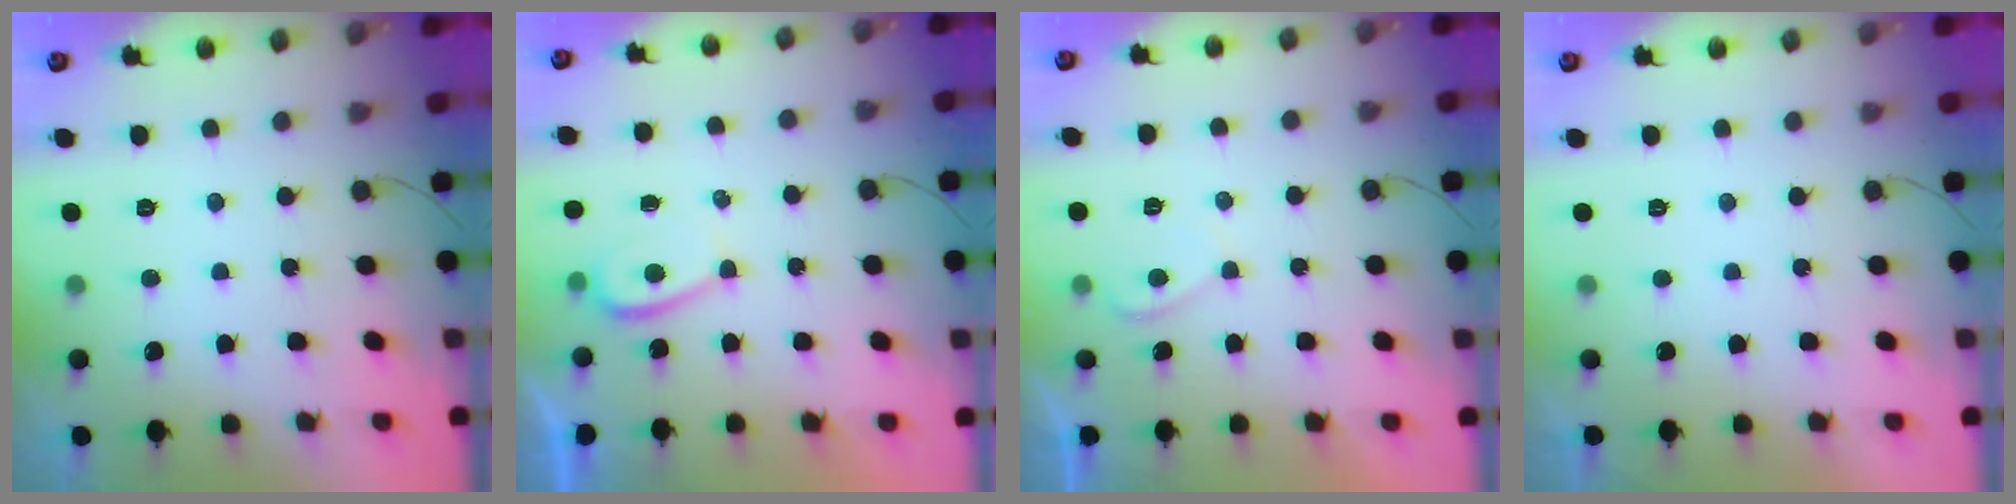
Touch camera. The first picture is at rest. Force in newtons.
{"total": 2.2, "press": 2.2, "slide": 0.5}
{"total": 1.0, "press": 0.7, "slide": 0.6}
{"total": 2.2, "press": 2.1, "slide": 0.4}